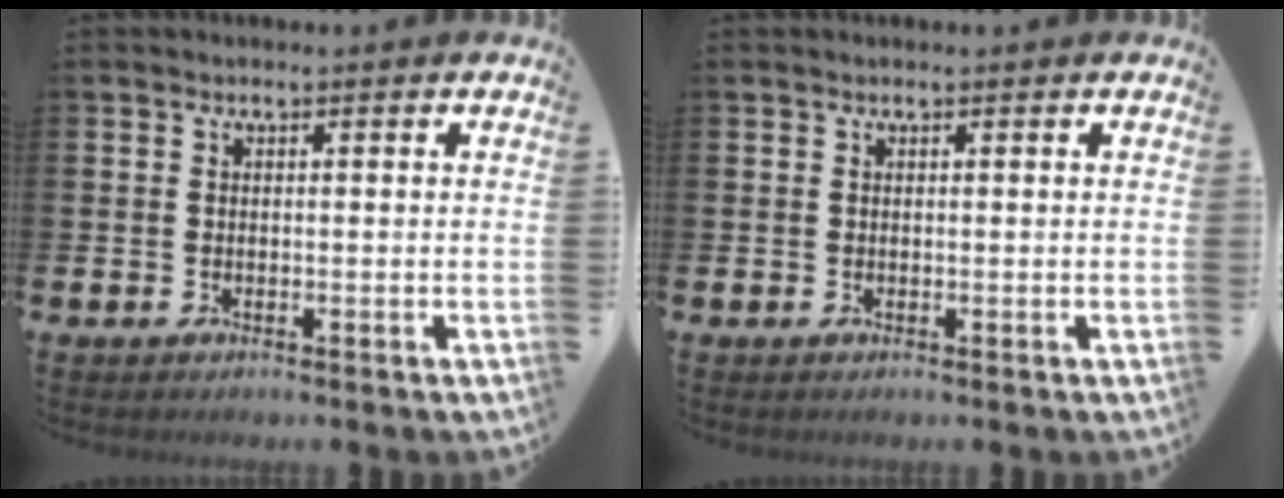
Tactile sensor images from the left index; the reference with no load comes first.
{"total": 0.0}